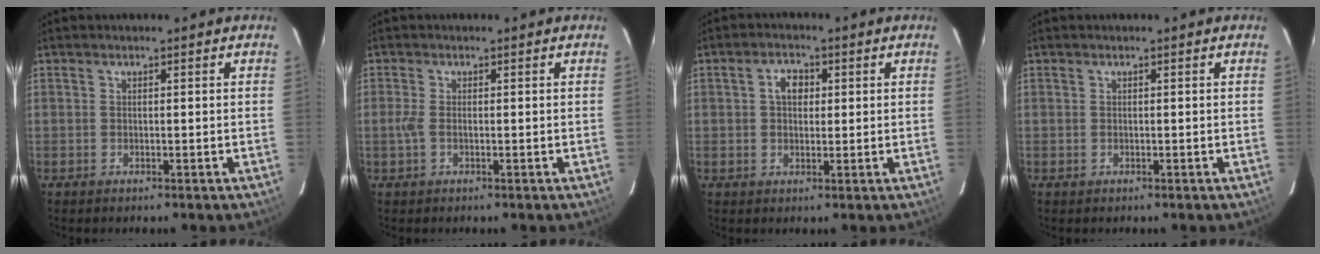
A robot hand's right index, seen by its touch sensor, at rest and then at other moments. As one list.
[{"total": 1.9, "force": [-0.3, 0.4, 1.8], "torque": [-0.040, -0.002, -0.008]}, {"total": 3.6, "force": [0.7, 2.6, 2.4], "torque": [-0.039, 0.013, 0.012]}, {"total": 0.0}]